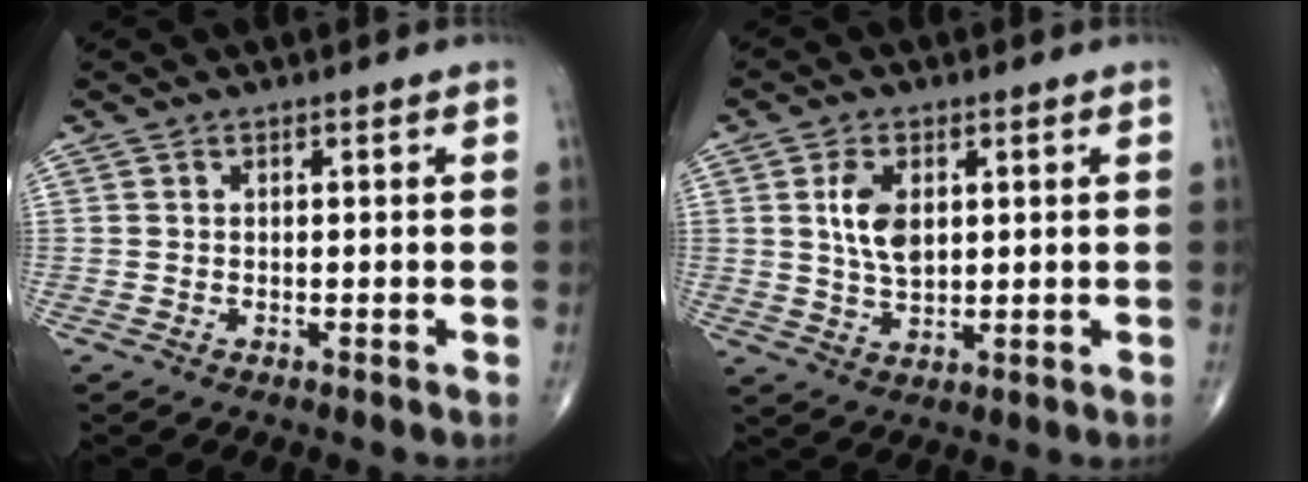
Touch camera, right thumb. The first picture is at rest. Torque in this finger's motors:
{"motor_torque": [1.37, 1.05, 1.13, 0.15, 0.07]}